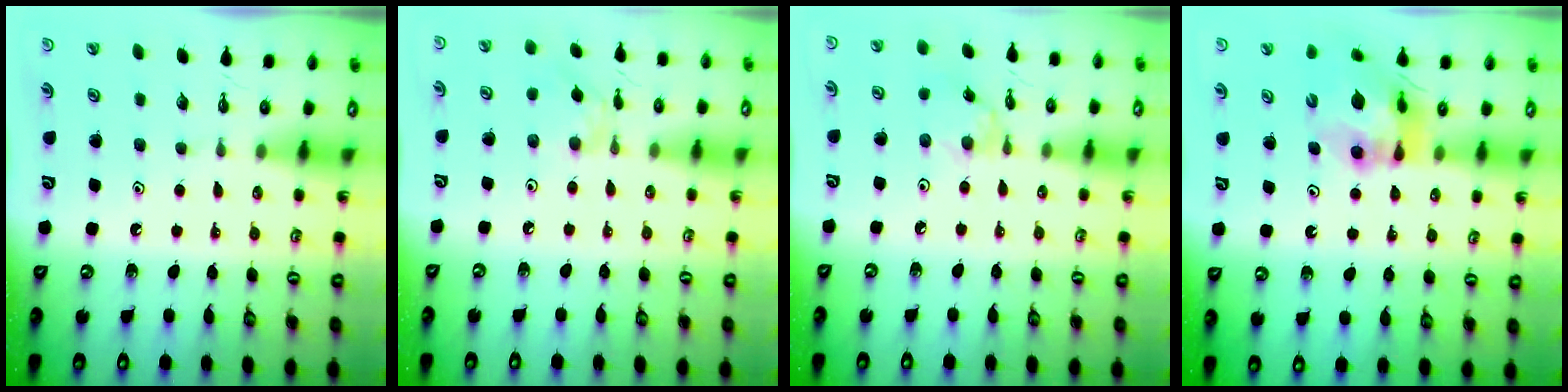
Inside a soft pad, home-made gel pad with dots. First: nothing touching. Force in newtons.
{"total": 2.9, "press": 2.9, "slide": 0.2}
{"total": 2.1, "press": 2.1, "slide": 0.2}
{"total": 13.2, "press": 13.1, "slide": 1.4}